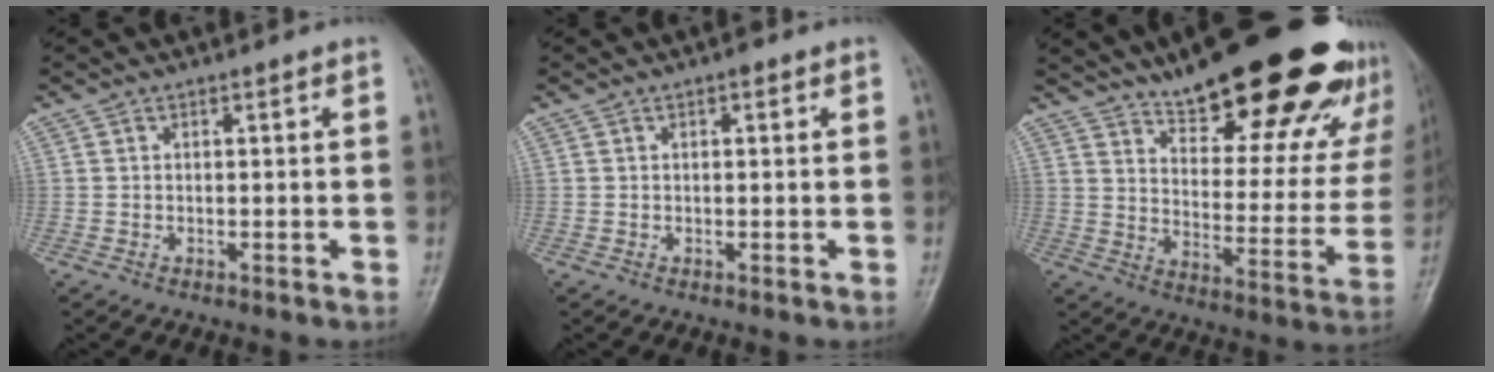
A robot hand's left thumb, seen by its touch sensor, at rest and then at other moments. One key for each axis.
{"total": 0.8, "fx": 0.4, "fy": 0.4, "fz": 0.5, "tx": -0.006, "ty": 0.001, "tz": 0.001}
{"total": 29.3, "fx": 21.3, "fy": 9.3, "fz": 17.8, "tx": -0.214, "ty": -0.092, "tz": 0.292}